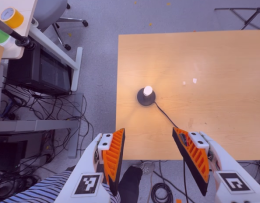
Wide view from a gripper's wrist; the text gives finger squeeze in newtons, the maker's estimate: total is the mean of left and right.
{"total": 0.0}